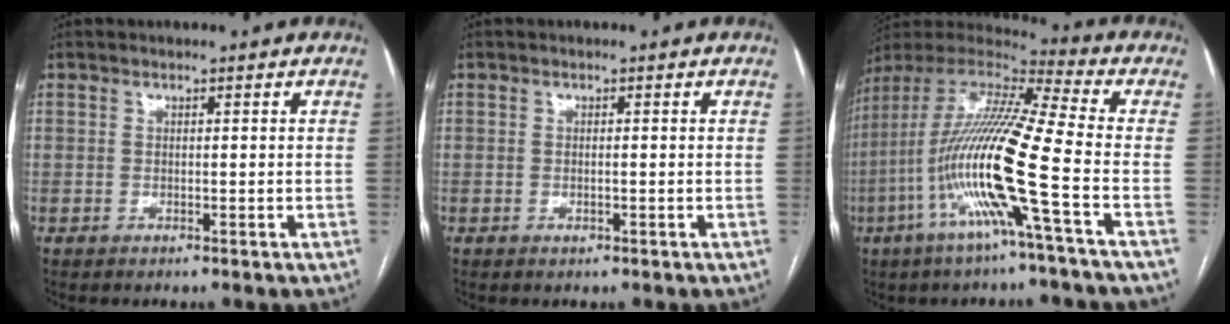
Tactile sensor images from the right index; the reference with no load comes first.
{"total": 0.8, "force": [-0.2, 0.3, 0.7], "torque": [-0.014, -0.002, -0.001]}
{"total": 18.3, "force": [-5.4, -0.7, 17.5], "torque": [-0.348, -0.008, -0.117]}